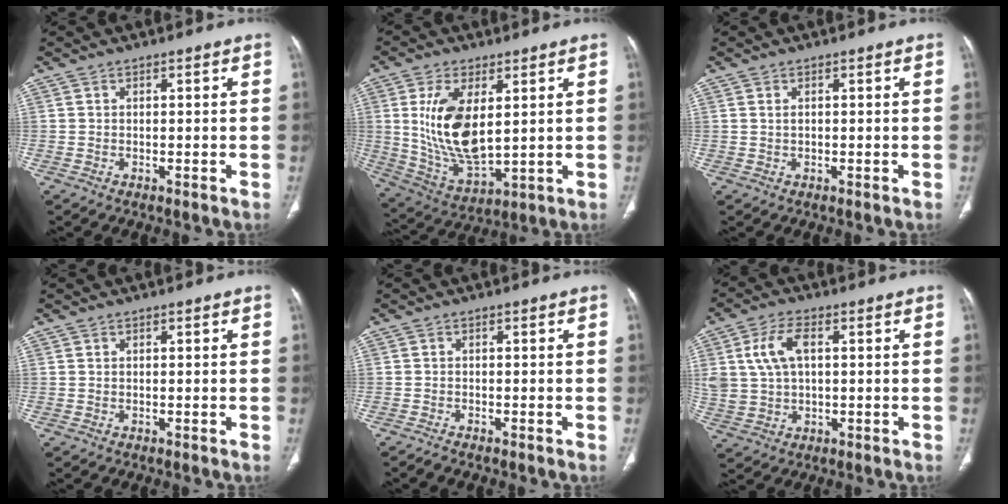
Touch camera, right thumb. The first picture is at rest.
{"total": 14.7, "force": [2.9, 7.3, 12.4], "torque": [-0.231, -0.023, 0.071]}
{"total": 0.7, "force": [0.2, 0.4, 0.5], "torque": [-0.014, 0.002, 0.005]}
{"total": 0.0}
{"total": 4.0, "force": [-3.3, 1.1, 1.9], "torque": [-0.040, 0.005, -0.055]}
{"total": 8.8, "force": [2.1, 5.2, 6.7], "torque": [-0.140, 0.008, 0.047]}